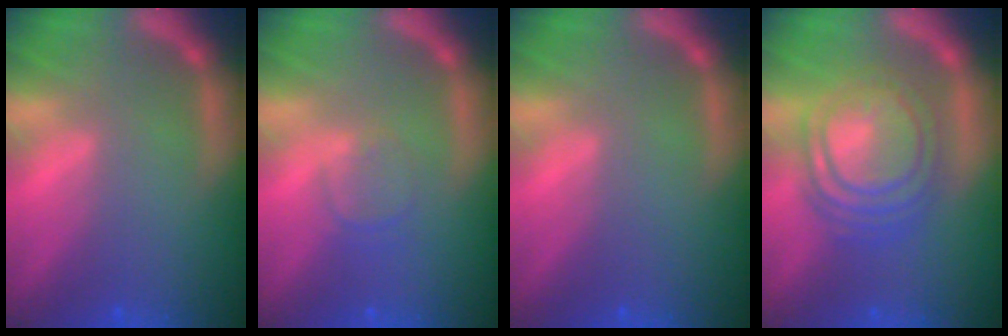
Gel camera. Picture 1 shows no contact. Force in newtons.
{"total": 1.9}
{"total": 0.0}
{"total": 8.6}